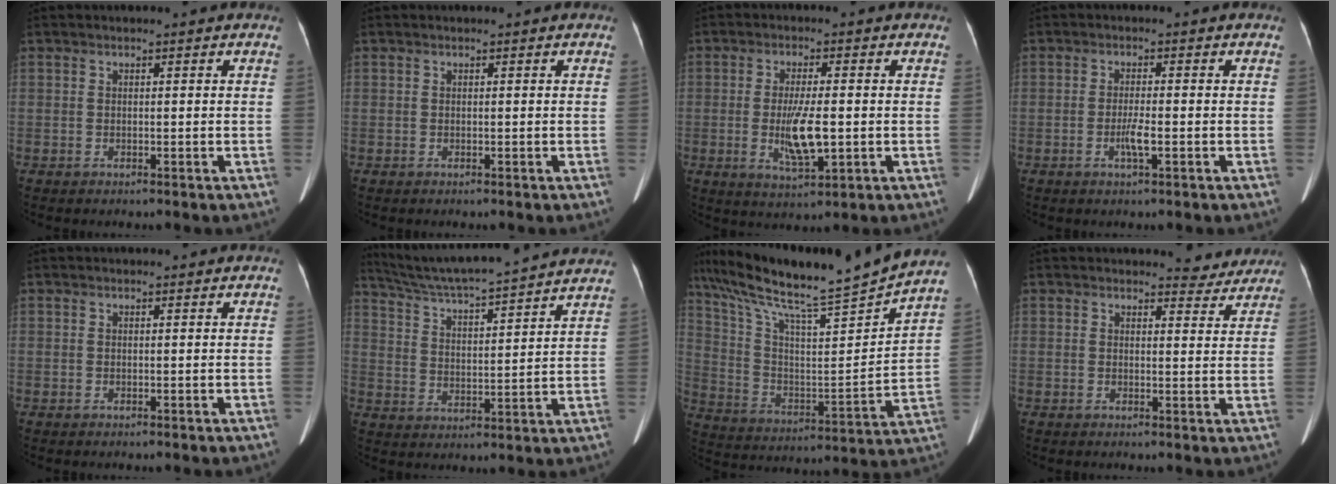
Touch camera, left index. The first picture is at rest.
{"total": 0.0}
{"total": 7.2, "force": [-1.0, 1.5, 7.0], "torque": [-0.135, -0.013, -0.015]}
{"total": 2.8, "force": [-1.0, 0.2, 2.6], "torque": [-0.053, -0.003, -0.019]}
{"total": 0.0}
{"total": 20.9, "force": [19.1, -0.2, 8.5], "torque": [-0.150, 0.004, 0.277]}
{"total": 23.9, "force": [20.6, -0.9, 12.0], "torque": [-0.221, -0.027, 0.325]}
{"total": 4.4, "force": [4.2, 1.4, 0.0], "torque": [0.008, -0.014, 0.035]}